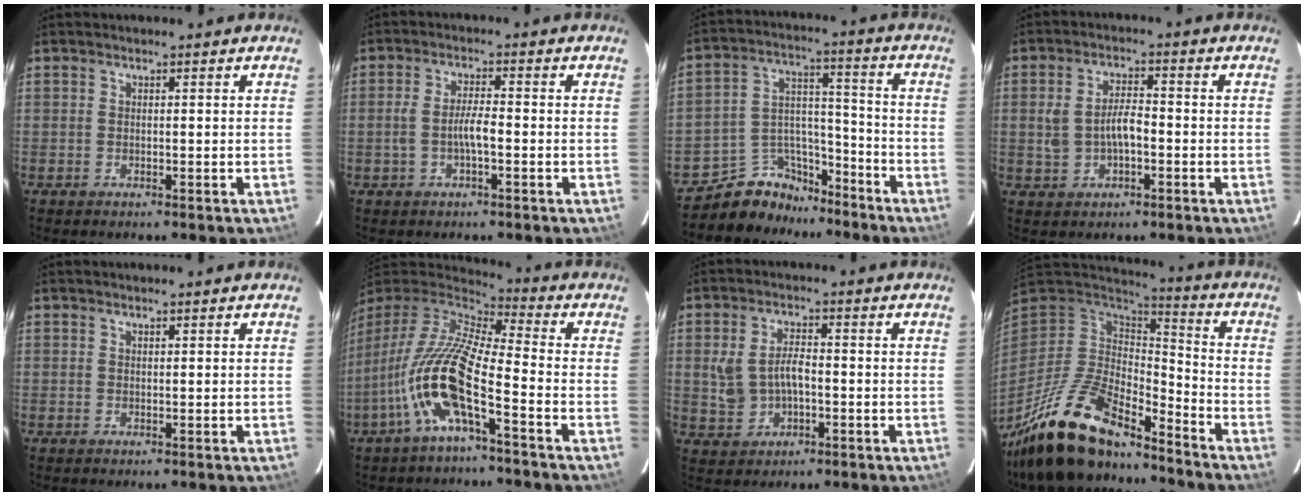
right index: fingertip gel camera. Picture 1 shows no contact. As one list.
[{"total": 4.4, "force": [-1.3, 0.9, 4.1], "torque": [-0.082, 0.006, -0.021]}, {"total": 10.4, "force": [-8.7, 5.7, 0.7], "torque": [-0.018, 0.068, -0.145]}, {"total": 6.2, "force": [-1.1, 3.3, 5.2], "torque": [-0.105, 0.010, -0.012]}, {"total": 0.0}, {"total": 16.7, "force": [-6.7, 3.6, 14.9], "torque": [-0.284, -0.018, -0.138]}, {"total": 6.8, "force": [-0.8, 4.2, 5.2], "torque": [-0.113, 0.008, -0.005]}, {"total": 21.2, "force": [-16.3, 6.5, 12.0], "torque": [-0.248, -0.033, -0.292]}]